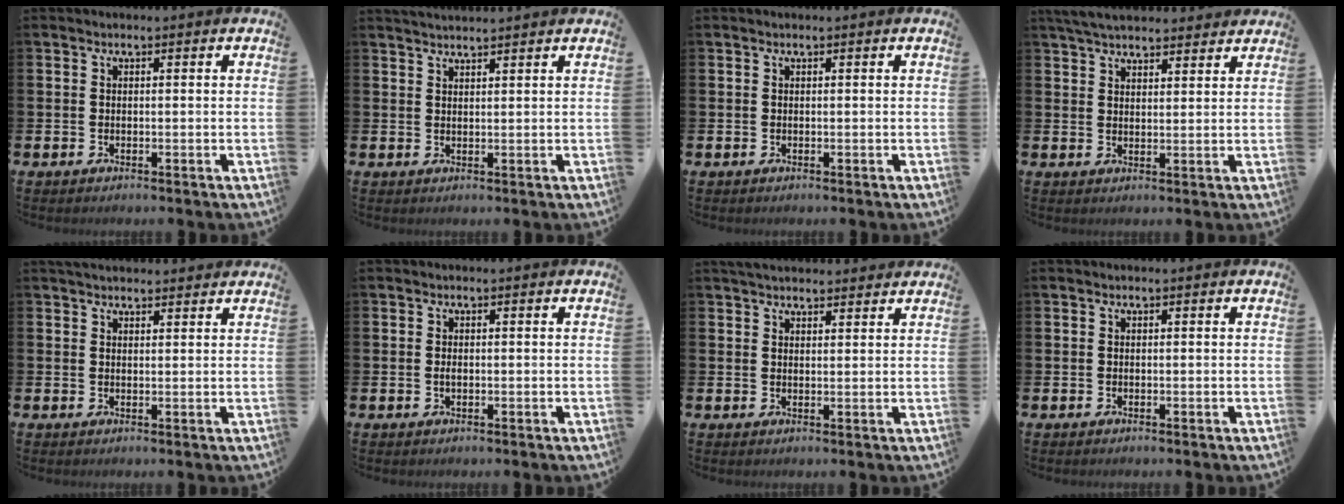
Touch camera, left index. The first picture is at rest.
{"total": 2.0, "force": [1.9, 0.0, 0.2], "torque": [-0.003, -0.008, 0.035]}
{"total": 0.0}
{"total": 4.9, "force": [4.6, 1.1, 1.1], "torque": [-0.036, -0.012, 0.087]}
{"total": 2.4, "force": [2.4, 0.5, 0.3], "torque": [0.003, -0.009, 0.041]}
{"total": 0.8, "force": [-0.1, 0.4, 0.7], "torque": [-0.010, 0.000, -0.004]}
{"total": 3.1, "force": [3.0, 0.6, 0.5], "torque": [-0.002, -0.012, 0.053]}
{"total": 0.0}